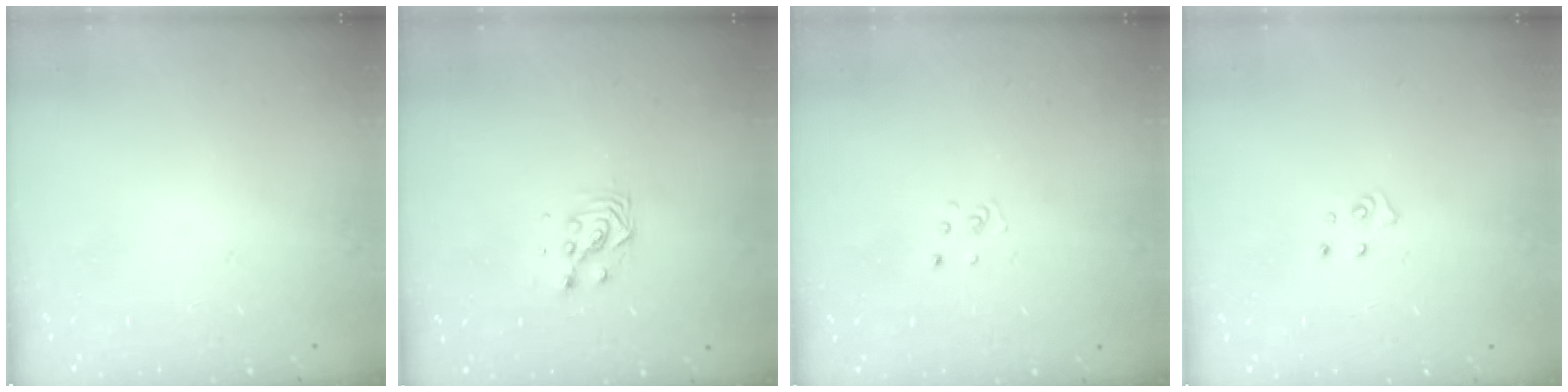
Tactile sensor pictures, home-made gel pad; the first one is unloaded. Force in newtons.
{"total": 3.3, "press": 3.3, "slide": 0.2}
{"total": 2.6, "press": 2.6, "slide": 0.3}
{"total": 5.1, "press": 5.1, "slide": 0.4}